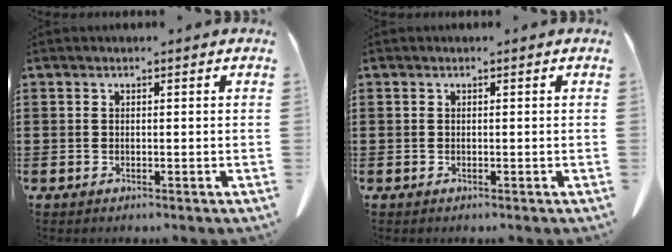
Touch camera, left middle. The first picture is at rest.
{"total": 0.0}